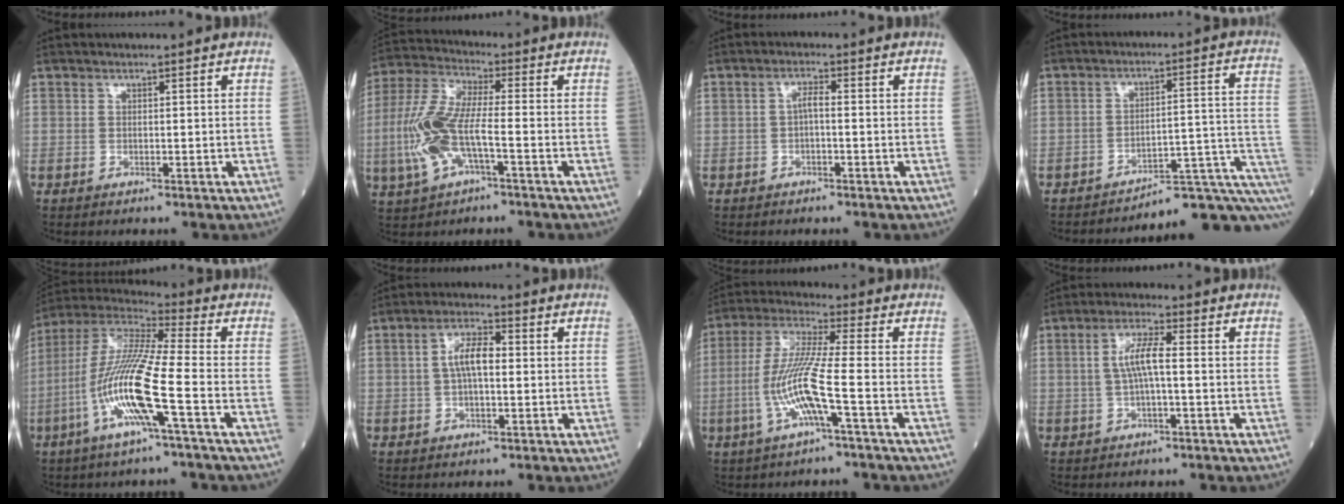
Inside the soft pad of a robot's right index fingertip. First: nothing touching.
{"total": 11.2, "force": [-2.9, 2.9, 10.4], "torque": [-0.245, 0.004, -0.057]}
{"total": 2.0, "force": [-0.3, 0.4, 1.9], "torque": [-0.034, 0.005, -0.006]}
{"total": 11.2, "force": [-9.3, 1.3, 6.0], "torque": [-0.055, 0.058, -0.122]}
{"total": 15.1, "force": [-4.7, 0.2, 14.3], "torque": [-0.302, -0.003, -0.102]}
{"total": 5.3, "force": [0.4, 1.8, 5.0], "torque": [-0.100, 0.014, 0.005]}
{"total": 10.2, "force": [-3.0, -0.3, 9.8], "torque": [-0.207, 0.000, -0.063]}
{"total": 5.0, "force": [0.1, 0.6, 4.9], "torque": [-0.101, 0.011, 0.003]}